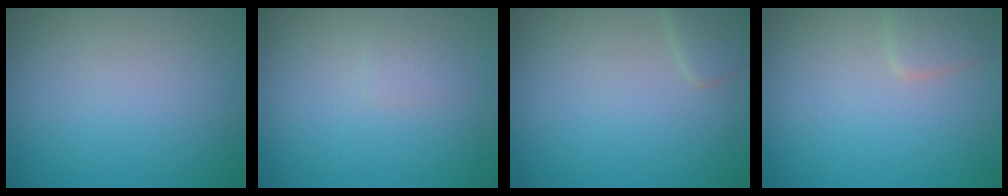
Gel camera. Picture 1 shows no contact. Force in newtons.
{"total": 0.9, "press": 0.9, "slide": 0.0}
{"total": 1.4, "press": 1.4, "slide": 0.1}
{"total": 1.9, "press": 1.9, "slide": 0.1}